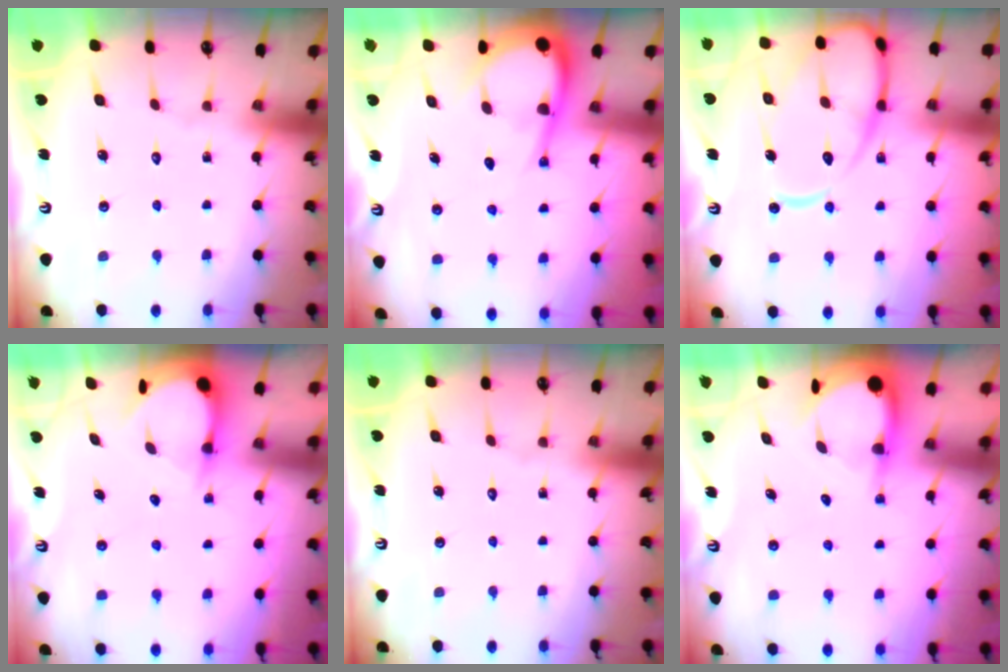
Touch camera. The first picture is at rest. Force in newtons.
{"total": 7.4, "press": 7.4, "slide": 0.8}
{"total": 14.8, "press": 14.7, "slide": 1.7}
{"total": 3.4, "press": 3.4, "slide": 0.3}
{"total": 0.0}
{"total": 3.7, "press": 3.7, "slide": 0.2}